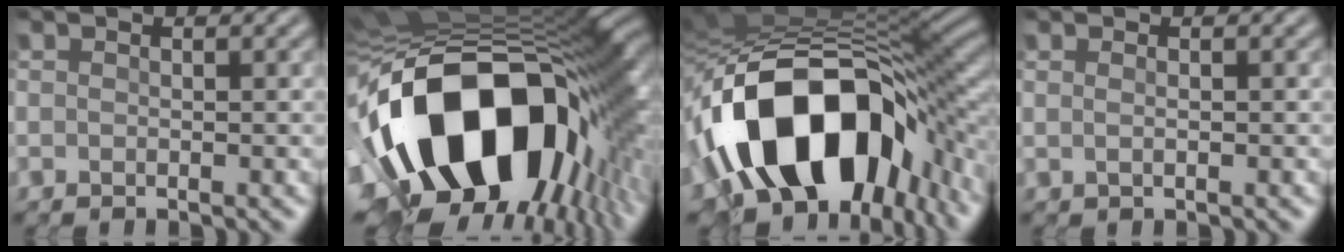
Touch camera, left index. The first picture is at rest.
{"total": 19.6, "force": [-4.7, 11.8, 15.0], "torque": [-0.281, -0.020, -0.069]}
{"total": 16.2, "force": [-5.0, 9.2, 12.3], "torque": [-0.212, 0.002, -0.083]}
{"total": 0.5, "force": [0.0, -0.1, 0.5], "torque": [-0.018, 0.002, 0.003]}